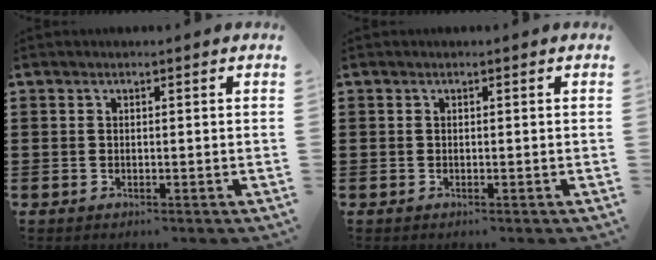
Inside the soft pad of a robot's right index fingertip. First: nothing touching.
{"total": 0.0}